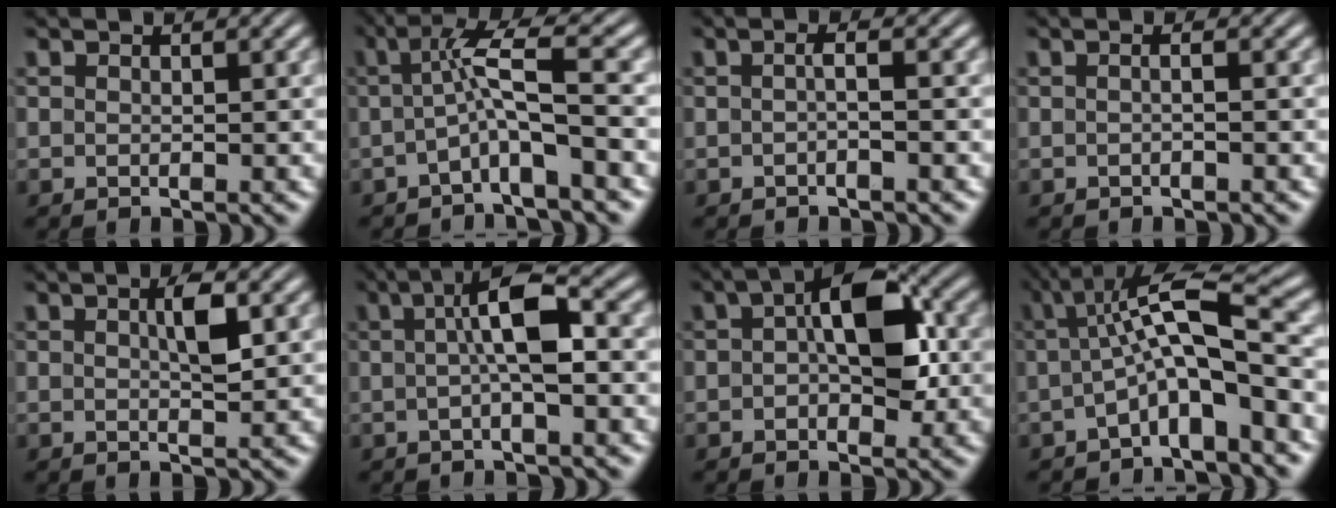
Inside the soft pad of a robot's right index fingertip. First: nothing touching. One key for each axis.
{"total": 4.3, "fx": -0.1, "fy": 0.8, "fz": 4.2, "tx": -0.077, "ty": 0.002, "tz": 0.000}
{"total": 1.4, "fx": -0.6, "fy": -0.1, "fz": 1.3, "tx": -0.018, "ty": 0.003, "tz": -0.014}
{"total": 1.0, "fx": -0.4, "fy": -0.1, "fz": 0.9, "tx": -0.014, "ty": 0.003, "tz": -0.008}
{"total": 2.4, "fx": 0.5, "fy": 0.4, "fz": 2.3, "tx": -0.035, "ty": -0.003, "tz": 0.008}
{"total": 5.8, "fx": 0.3, "fy": 1.1, "fz": 5.7, "tx": -0.093, "ty": 0.014, "tz": 0.000}
{"total": 6.0, "fx": 0.6, "fy": 2.4, "fz": 5.5, "tx": -0.091, "ty": -0.001, "tz": 0.011}
{"total": 6.9, "fx": -0.4, "fy": 2.6, "fz": 6.4, "tx": -0.118, "ty": 0.000, "tz": -0.005}